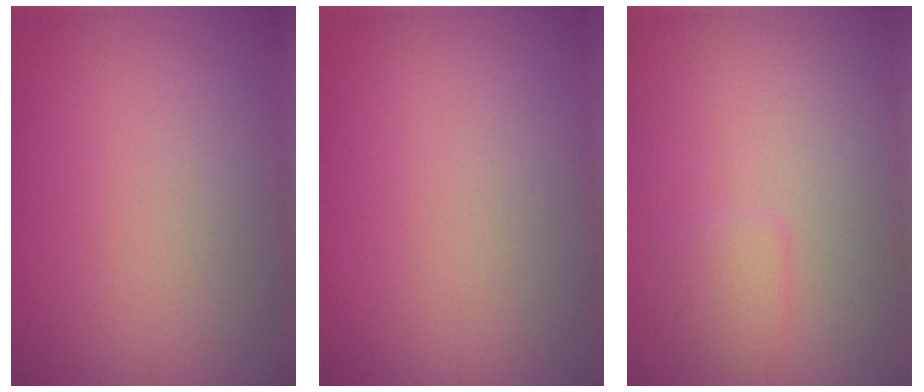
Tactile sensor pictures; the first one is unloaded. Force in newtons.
{"total": 0.0}
{"total": 1.4, "press": 1.4, "slide": 0.1}